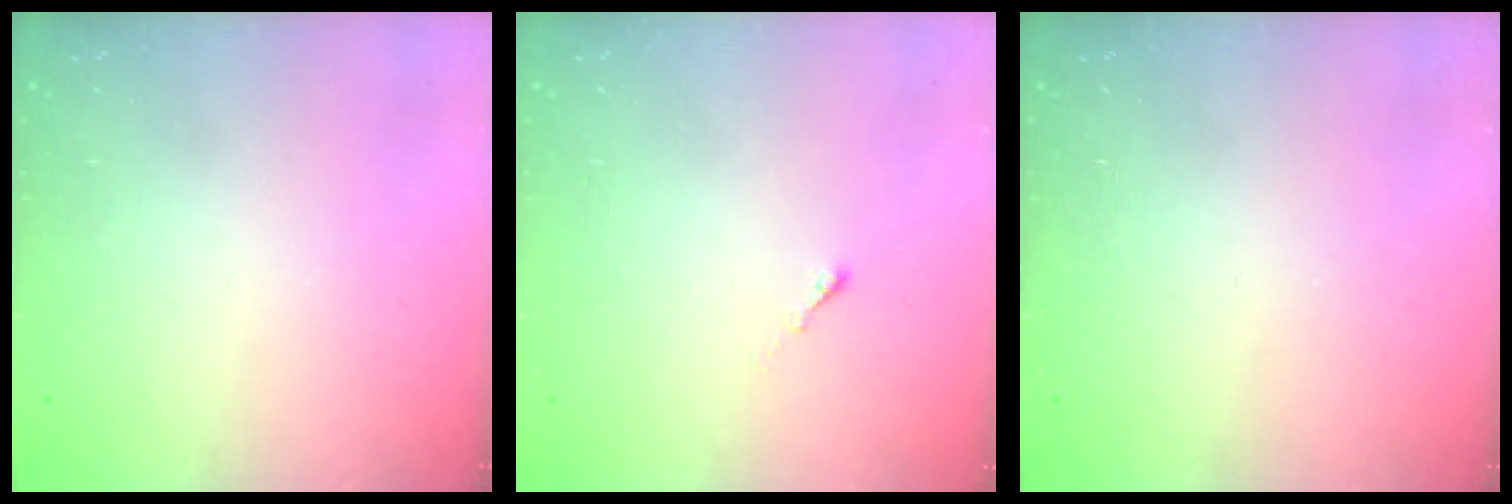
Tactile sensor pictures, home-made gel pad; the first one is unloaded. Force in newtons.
{"total": 0.0}
{"total": 0.0}